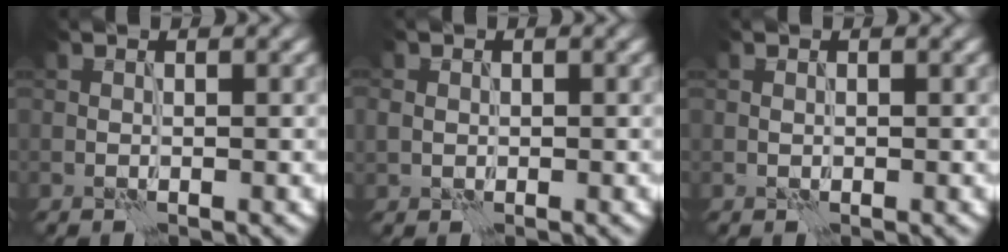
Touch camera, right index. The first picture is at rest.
{"total": 1.3, "force": [0.1, 1.2, 0.4], "torque": [-0.009, -0.002, 0.002]}
{"total": 0.0}